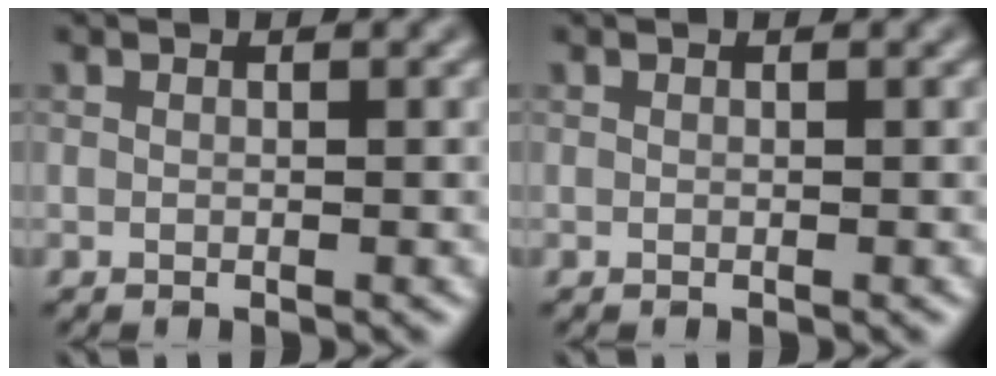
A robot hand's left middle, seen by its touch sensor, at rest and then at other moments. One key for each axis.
{"total": 0.0}